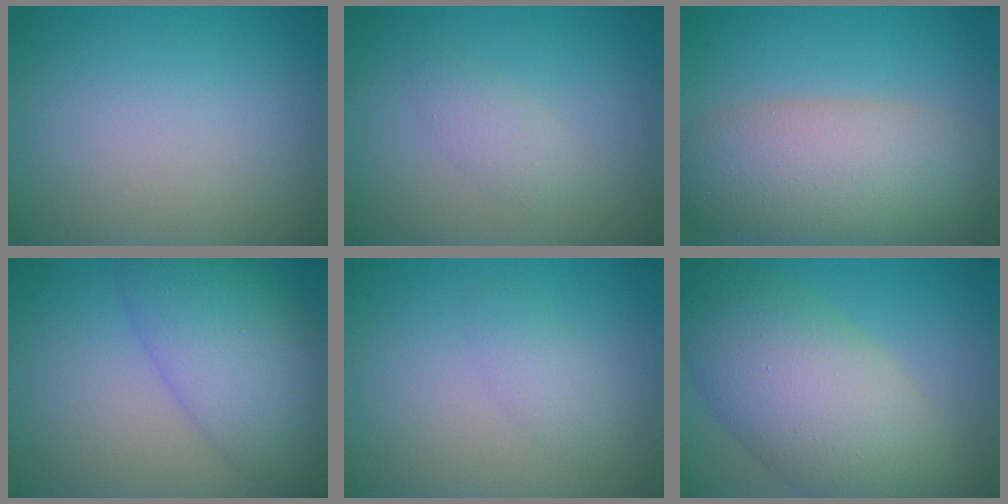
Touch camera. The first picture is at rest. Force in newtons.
{"total": 1.6, "press": 1.6, "slide": 0.1}
{"total": 8.7, "press": 8.7, "slide": 0.7}
{"total": 8.2, "press": 8.2, "slide": 0.3}
{"total": 1.6, "press": 1.6, "slide": 0.1}
{"total": 10.7, "press": 10.7, "slide": 0.4}